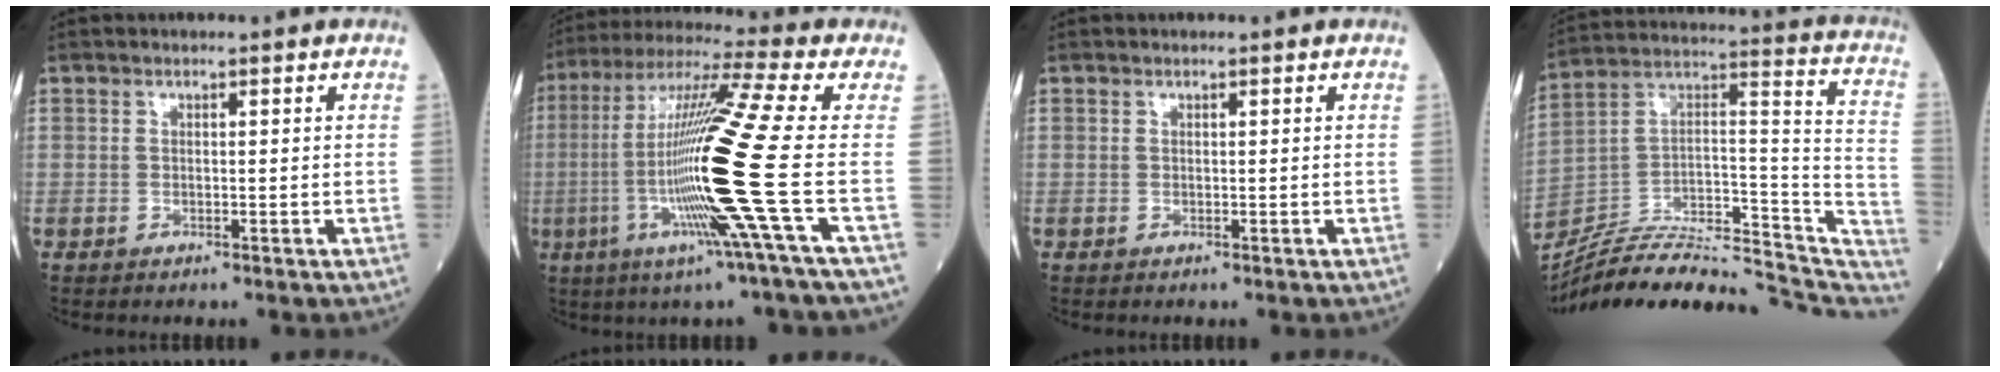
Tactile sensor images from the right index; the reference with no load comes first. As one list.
[{"total": 19.6, "force": [-3.8, -2.3, 19.1], "torque": [-0.382, -0.024, -0.093]}, {"total": 0.0}, {"total": 25.9, "force": [-22.7, 5.5, 11.2], "torque": [-0.141, 0.037, -0.346]}]